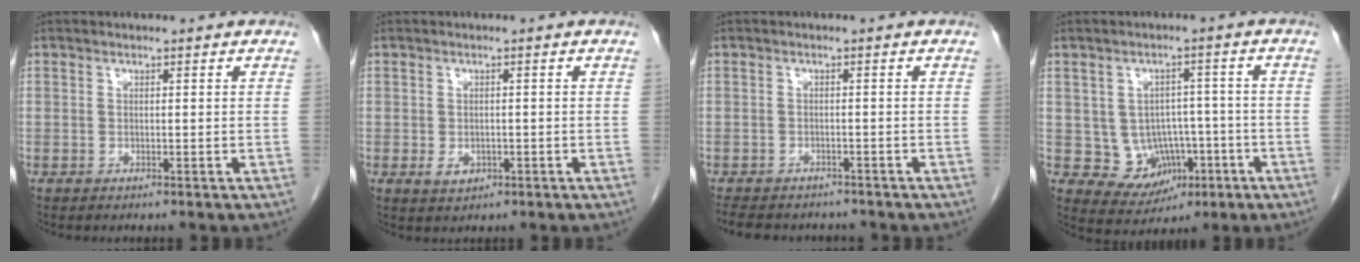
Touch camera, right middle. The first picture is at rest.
{"total": 2.2, "force": [-0.7, 1.6, 1.3], "torque": [-0.021, 0.001, -0.002]}
{"total": 9.3, "force": [-8.0, 3.6, 3.1], "torque": [-0.062, -0.002, -0.104]}
{"total": 7.7, "force": [-1.5, 6.5, 3.7], "torque": [-0.052, 0.017, -0.003]}